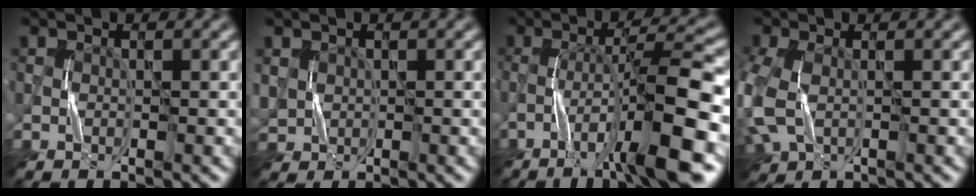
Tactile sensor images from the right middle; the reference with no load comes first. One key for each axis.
{"total": 1.7, "fx": 0.7, "fy": 1.5, "fz": 0.3, "tx": -0.011, "ty": 0.001, "tz": 0.016}
{"total": 9.1, "fx": -4.3, "fy": 1.2, "fz": 7.9, "tx": -0.119, "ty": 0.018, "tz": -0.071}
{"total": 5.0, "fx": -0.7, "fy": 3.4, "fz": 3.6, "tx": -0.113, "ty": -0.006, "tz": -0.021}